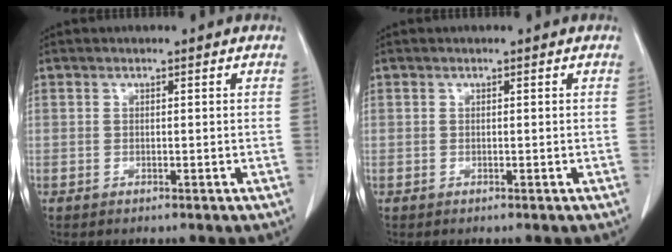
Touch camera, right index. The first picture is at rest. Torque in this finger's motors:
{"motor_torque": [0.00, 0.00, 0.00, 0.00]}